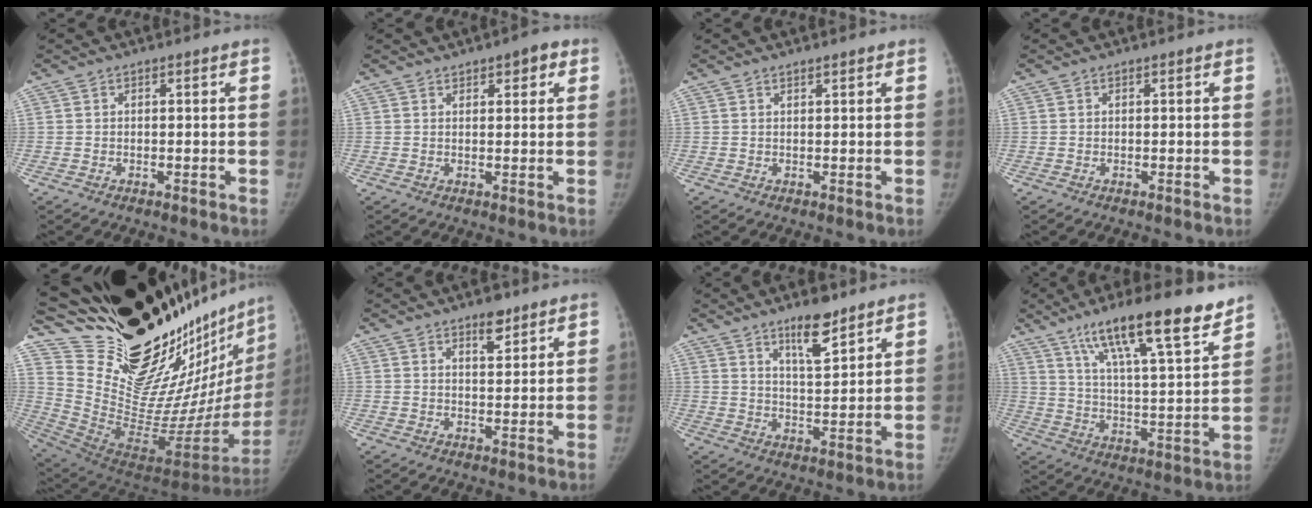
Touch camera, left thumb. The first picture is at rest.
{"total": 3.8, "force": [2.2, 1.7, 2.6], "torque": [-0.018, -0.006, 0.026]}
{"total": 1.0, "force": [0.8, 0.1, 0.5], "torque": [-0.007, -0.005, 0.015]}
{"total": 0.0}
{"total": 39.1, "force": [33.2, 8.9, 18.6], "torque": [-0.275, -0.225, 0.493]}
{"total": 4.2, "force": [3.0, 1.7, 2.5], "torque": [-0.023, -0.019, 0.047]}
{"total": 8.2, "force": [5.8, 2.3, 5.3], "torque": [-0.073, -0.043, 0.099]}
{"total": 20.7, "force": [14.2, 3.7, 14.5], "torque": [-0.215, -0.057, 0.234]}